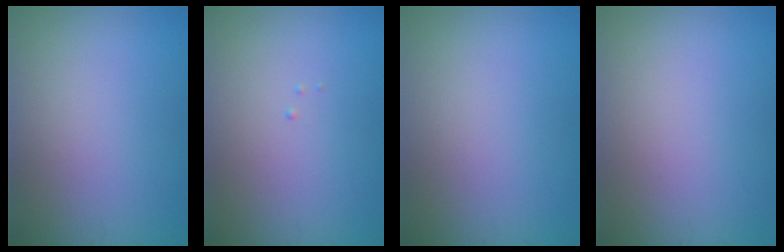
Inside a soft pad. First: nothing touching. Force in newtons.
{"total": 0.0}
{"total": 0.0}
{"total": 0.0}